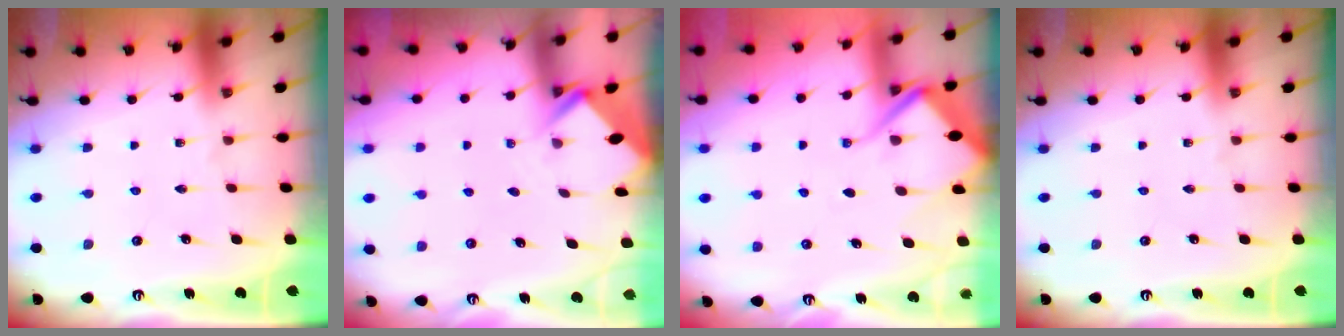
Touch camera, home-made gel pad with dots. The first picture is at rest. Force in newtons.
{"total": 2.5, "press": 2.5, "slide": 0.2}
{"total": 8.0, "press": 7.9, "slide": 1.0}
{"total": 0.0}